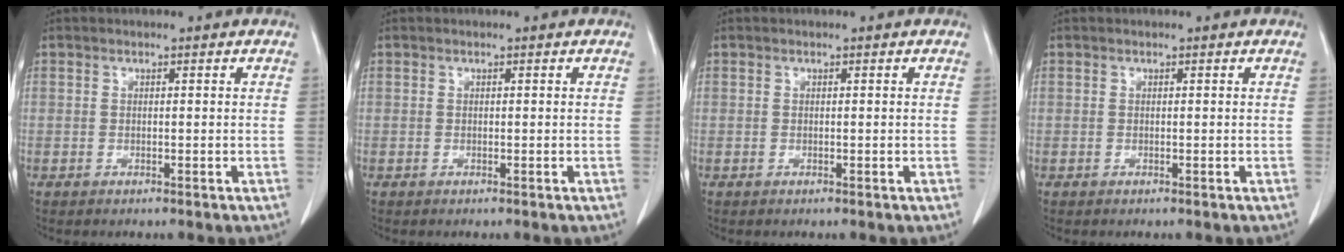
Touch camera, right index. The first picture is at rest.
{"total": 0.0}
{"total": 0.0}
{"total": 0.0}